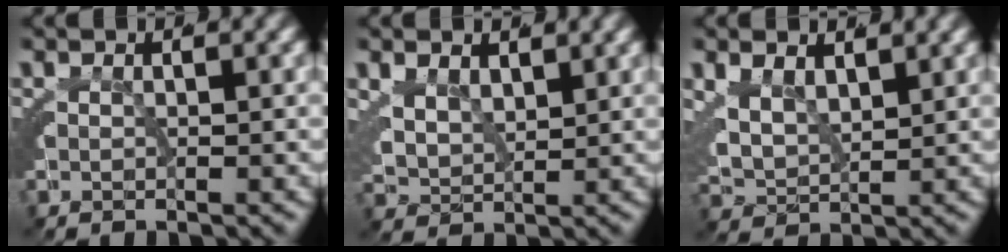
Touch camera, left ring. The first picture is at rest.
{"total": 3.1, "force": [1.8, 1.9, 1.5], "torque": [-0.050, -0.023, 0.047]}
{"total": 4.2, "force": [1.7, 3.1, 2.3], "torque": [-0.072, -0.024, 0.041]}